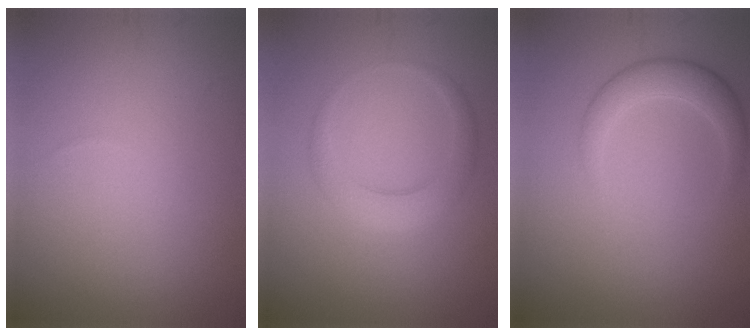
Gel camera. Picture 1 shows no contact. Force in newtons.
{"total": 2.8, "press": 2.8, "slide": 0.1}
{"total": 2.7, "press": 2.6, "slide": 0.4}